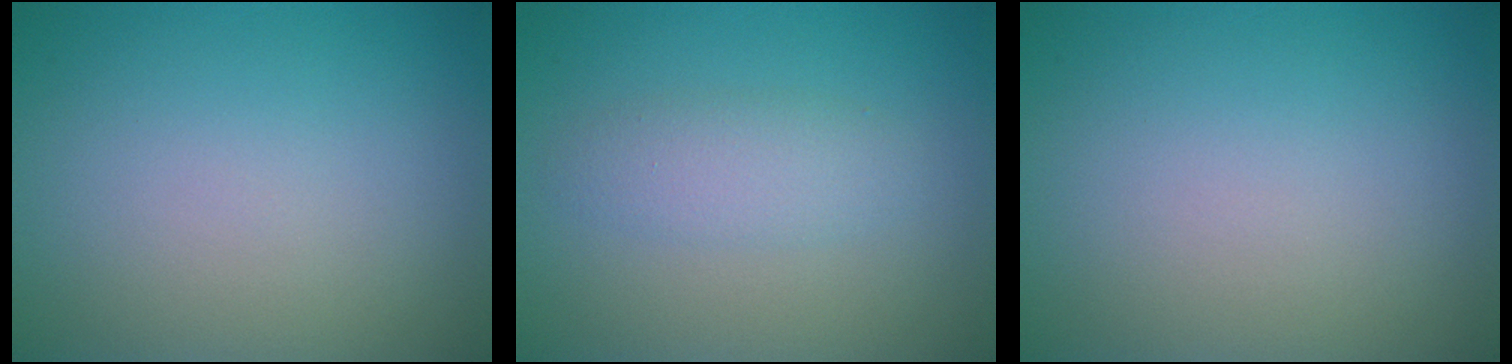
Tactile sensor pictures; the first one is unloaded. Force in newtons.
{"total": 2.3, "press": 2.3, "slide": 0.1}
{"total": 0.0}